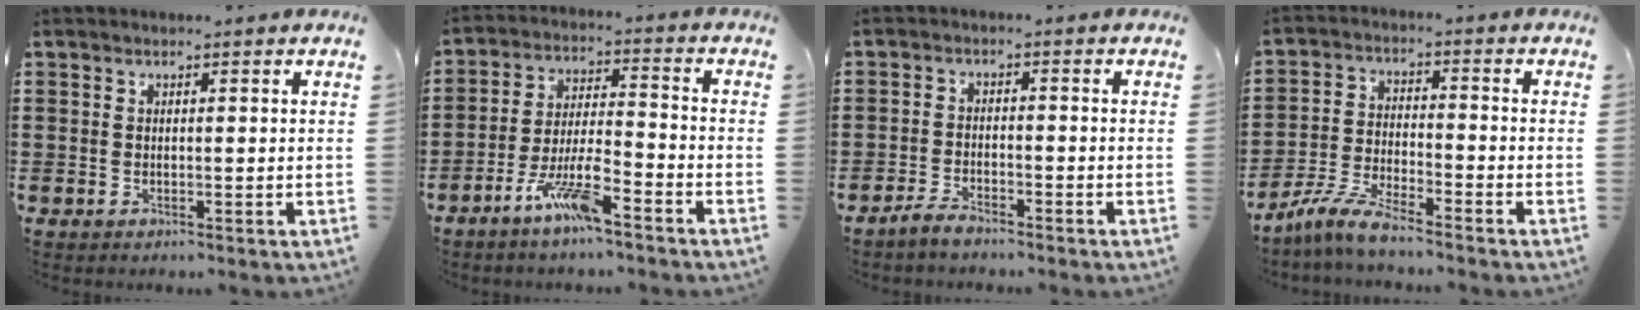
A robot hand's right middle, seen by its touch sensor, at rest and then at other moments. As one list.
[{"total": 7.9, "force": [-5.3, 1.2, 5.8], "torque": [-0.124, -0.004, -0.103]}, {"total": 2.6, "force": [-2.4, 0.4, 0.9], "torque": [-0.025, 0.004, -0.050]}, {"total": 6.5, "force": [-5.8, 0.4, 2.8], "torque": [-0.080, -0.011, -0.119]}]